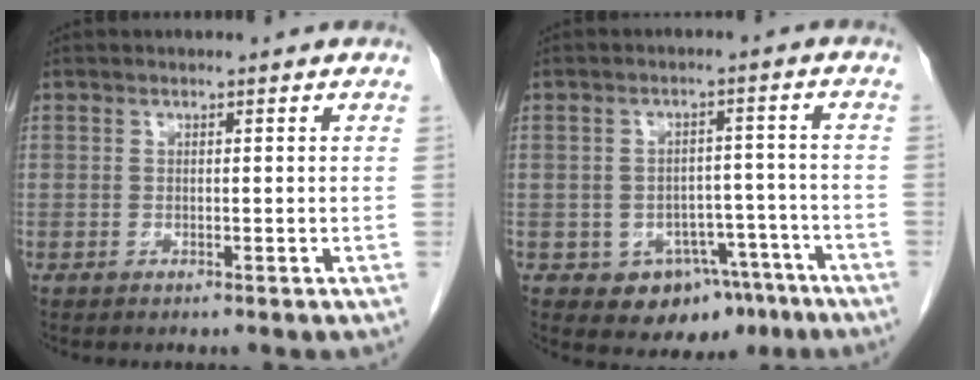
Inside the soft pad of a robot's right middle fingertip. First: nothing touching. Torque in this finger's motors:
{"motor_torque": [0.72, -0.60, 0.03, 0.02]}